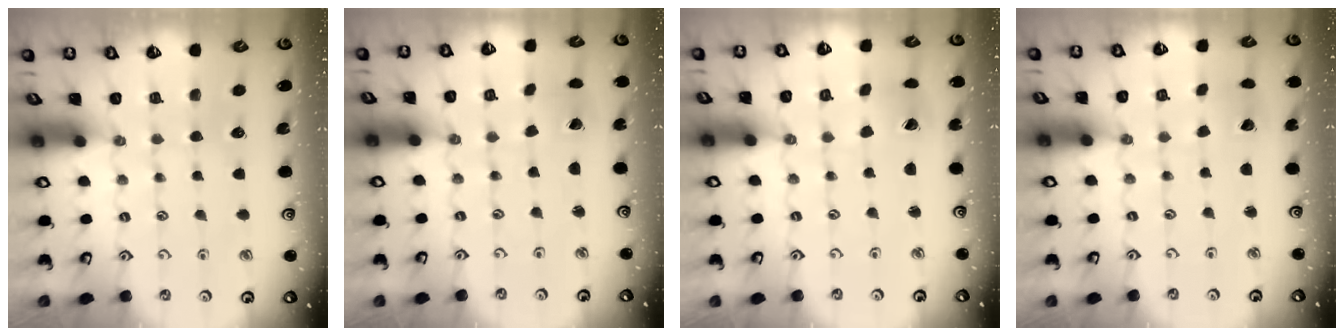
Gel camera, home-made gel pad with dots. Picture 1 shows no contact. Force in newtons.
{"total": 2.1, "press": 2.1, "slide": 0.1}
{"total": 2.9, "press": 2.8, "slide": 0.4}
{"total": 2.1, "press": 2.1, "slide": 0.3}